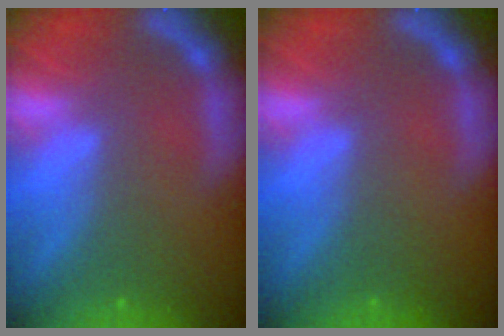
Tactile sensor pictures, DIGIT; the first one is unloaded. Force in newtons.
{"total": 0.0}